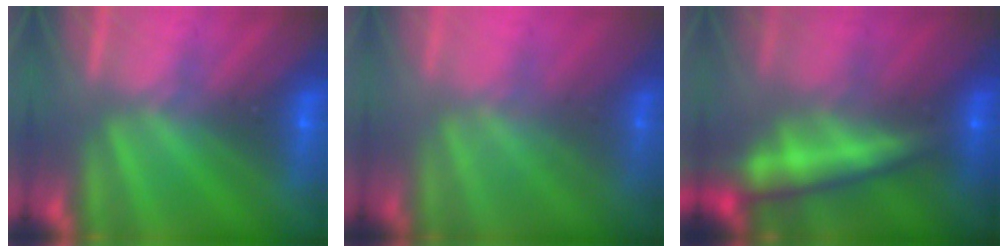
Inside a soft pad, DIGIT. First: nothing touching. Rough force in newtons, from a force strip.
{"total": 1.3}
{"total": 6.5}